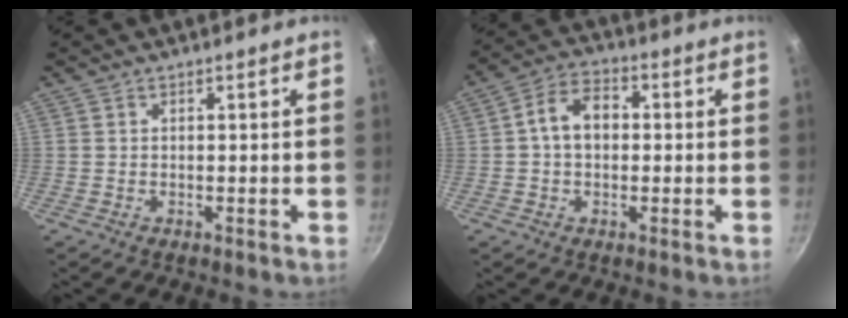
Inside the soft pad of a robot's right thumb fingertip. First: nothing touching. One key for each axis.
{"total": 8.0, "fx": 0.4, "fy": 5.6, "fz": 5.7, "tx": -0.075, "ty": 0.024, "tz": -0.005}